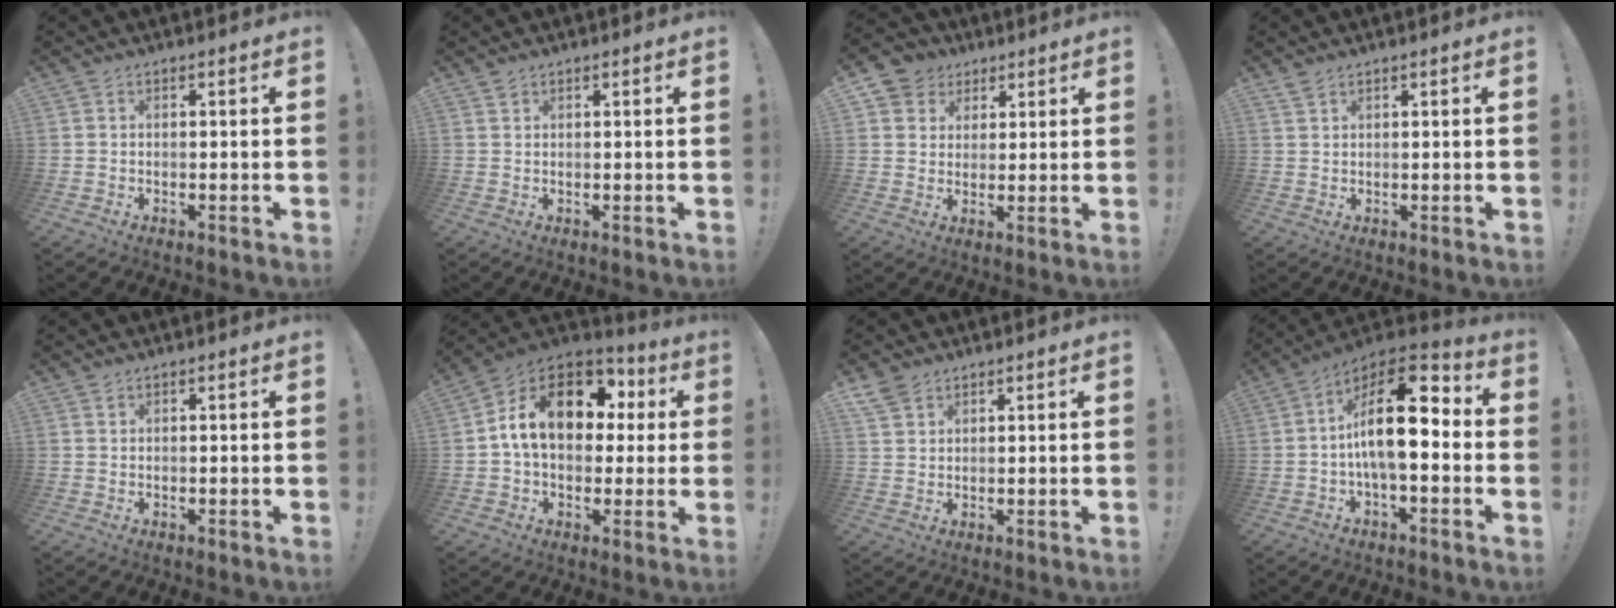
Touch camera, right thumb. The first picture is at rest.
{"total": 0.9, "force": [0.8, 0.4, 0.2], "torque": [0.003, -0.004, 0.014]}
{"total": 6.9, "force": [2.8, 6.2, 1.0], "torque": [-0.022, -0.012, 0.060]}
{"total": 1.6, "force": [1.3, 0.6, 0.7], "torque": [-0.008, -0.006, 0.024]}
{"total": 0.6, "force": [0.4, 0.4, 0.1], "torque": [0.003, -0.002, 0.006]}
{"total": 17.9, "force": [4.3, 12.2, 12.3], "torque": [-0.190, 0.006, 0.082]}
{"total": 4.5, "force": [3.4, 2.6, 1.5], "torque": [-0.030, -0.014, 0.065]}
{"total": 17.2, "force": [0.8, 7.4, 15.5], "torque": [-0.260, 0.001, 0.010]}